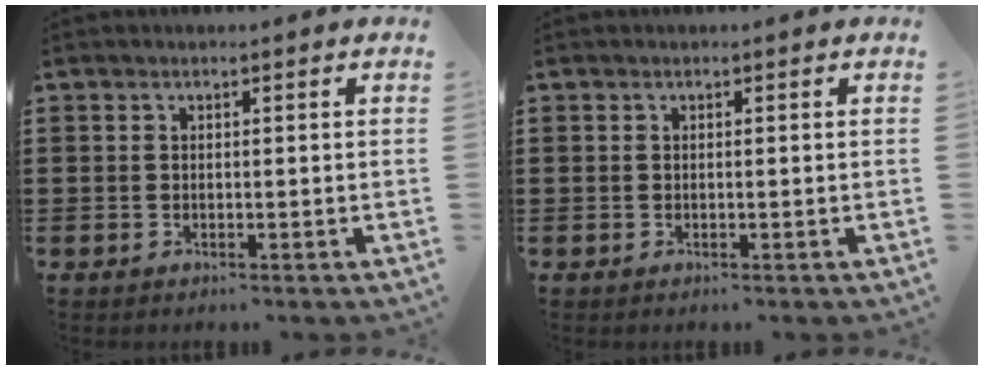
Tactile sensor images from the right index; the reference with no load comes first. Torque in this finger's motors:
{"motor_torque": [0.41, 0.49, 0.00, 0.01]}